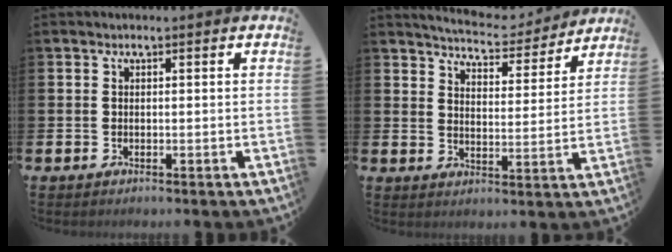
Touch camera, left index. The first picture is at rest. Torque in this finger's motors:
{"motor_torque": [0.92, -1.22, 0.09, 0.06]}